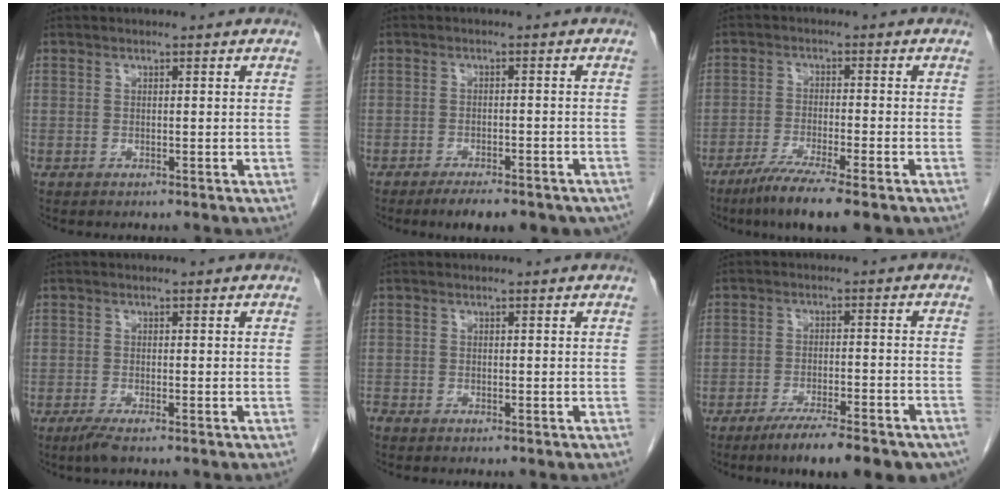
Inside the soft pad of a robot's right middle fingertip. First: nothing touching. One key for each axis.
{"total": 10.0, "fx": -8.0, "fy": 2.9, "fz": 5.3, "tx": -0.058, "ty": -0.001, "tz": -0.100}
{"total": 8.4, "fx": -5.9, "fy": 0.1, "fz": 6.0, "tx": -0.108, "ty": -0.024, "tz": -0.096}
{"total": 2.2, "fx": -1.6, "fy": 0.1, "fz": 1.6, "tx": -0.036, "ty": -0.007, "tz": -0.033}
{"total": 0.7, "fx": -0.7, "fy": 0.1, "fz": 0.1, "tx": -0.008, "ty": -0.002, "tz": -0.013}
{"total": 13.9, "fx": -10.8, "fy": 2.3, "fz": 8.4, "tx": -0.090, "ty": -0.005, "tz": -0.156}